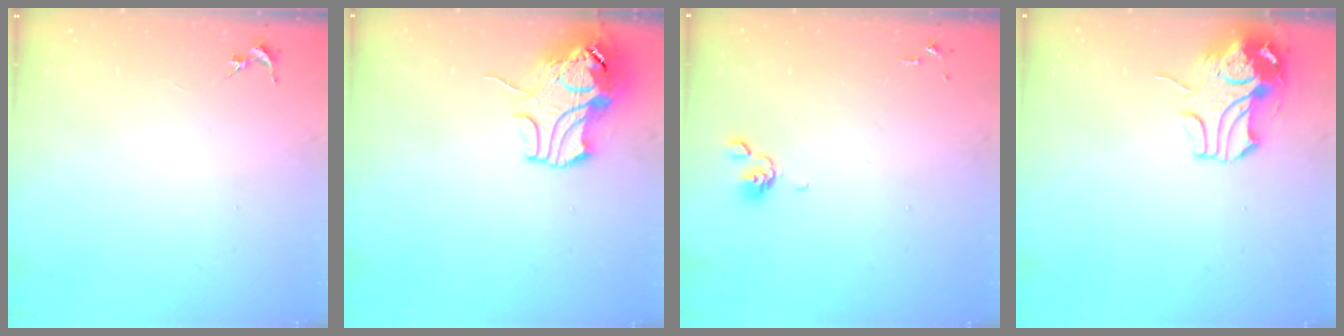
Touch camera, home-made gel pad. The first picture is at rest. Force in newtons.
{"total": 11.2, "press": 11.0, "slide": 1.7}
{"total": 5.6, "press": 5.5, "slide": 1.4}
{"total": 9.7, "press": 9.6, "slide": 1.7}